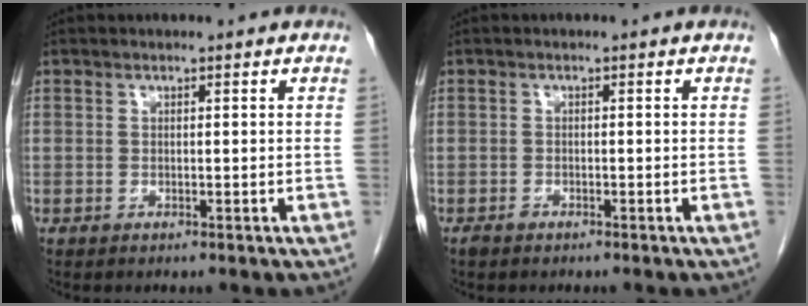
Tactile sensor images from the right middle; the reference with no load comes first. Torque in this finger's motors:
{"motor_torque": [-0.21, -0.08, 0.02, 0.00]}